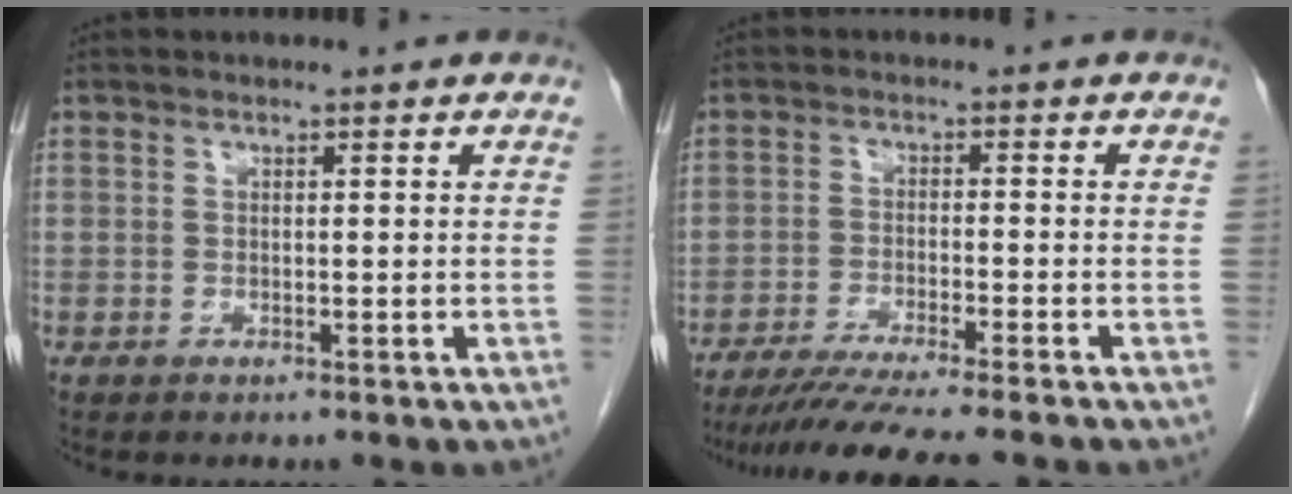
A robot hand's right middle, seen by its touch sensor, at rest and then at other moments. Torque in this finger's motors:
{"motor_torque": [0.80, -0.76, 0.14, 0.05]}